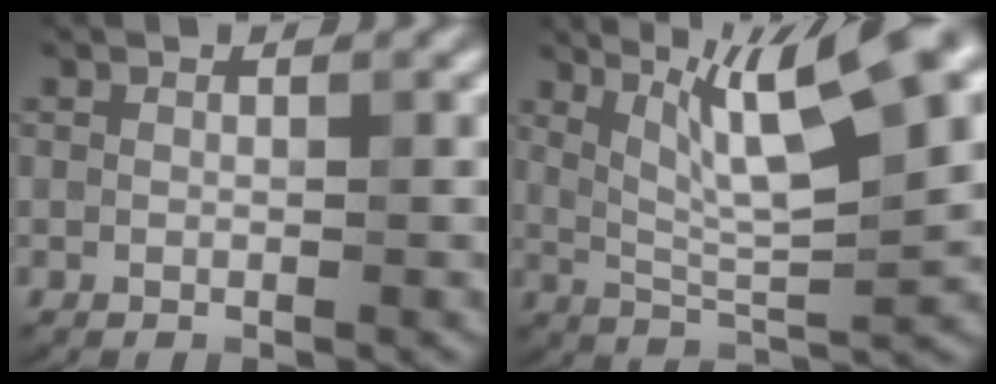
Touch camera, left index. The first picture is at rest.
{"total": 10.6, "force": [5.0, 2.3, 9.1], "torque": [-0.144, 0.013, 0.088]}